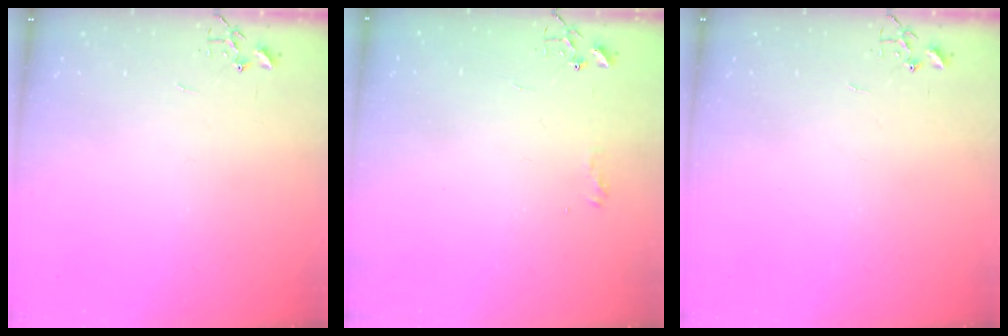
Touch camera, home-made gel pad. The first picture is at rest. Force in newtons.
{"total": 5.9, "press": 5.9, "slide": 0.8}
{"total": 0.0}